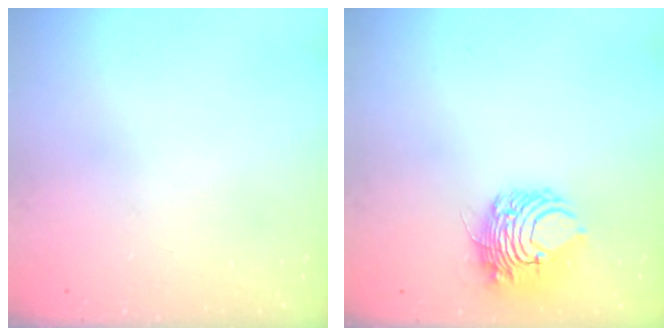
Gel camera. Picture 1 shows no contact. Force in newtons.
{"total": 8.5, "press": 8.4, "slide": 1.4}